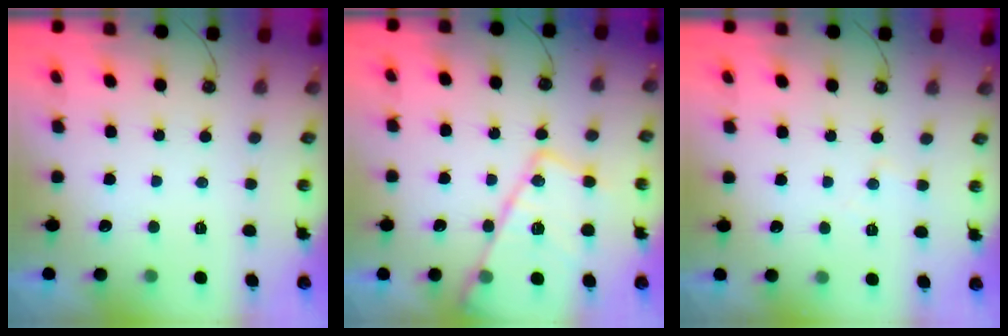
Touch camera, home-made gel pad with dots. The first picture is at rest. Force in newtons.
{"total": 20.5, "press": 20.4, "slide": 1.9}
{"total": 4.1, "press": 4.0, "slide": 0.7}